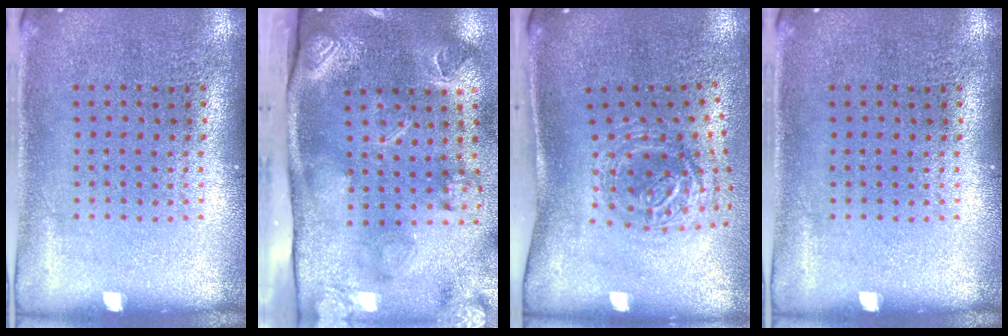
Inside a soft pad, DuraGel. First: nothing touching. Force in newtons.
{"total": 4.3, "press": 3.1, "slide": 3.0}
{"total": 1.3, "press": 1.1, "slide": 0.7}
{"total": 0.0}